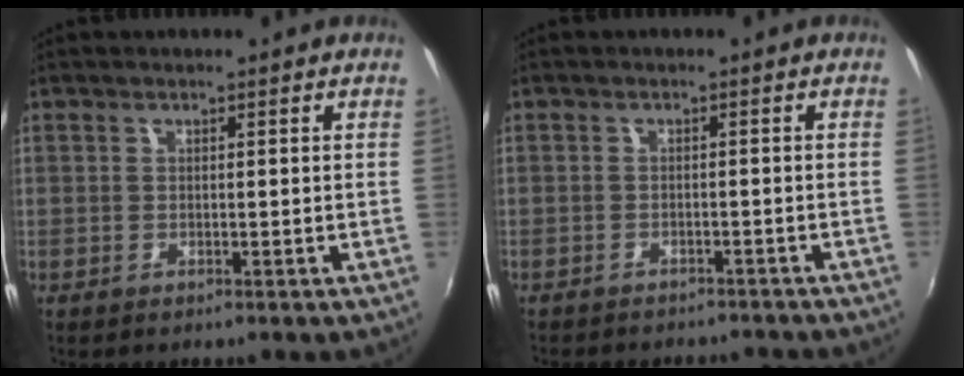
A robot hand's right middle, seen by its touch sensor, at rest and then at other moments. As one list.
[{"total": 7.6, "force": [-6.8, 2.2, 2.4], "torque": [-0.059, -0.011, -0.091]}]